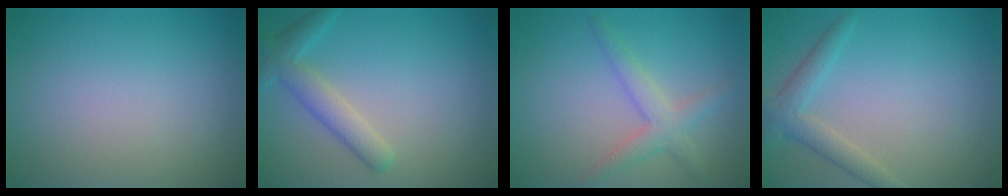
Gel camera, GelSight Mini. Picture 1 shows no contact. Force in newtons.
{"total": 3.1, "press": 3.1, "slide": 0.3}
{"total": 2.7, "press": 2.7, "slide": 0.1}
{"total": 2.6, "press": 2.5, "slide": 0.1}